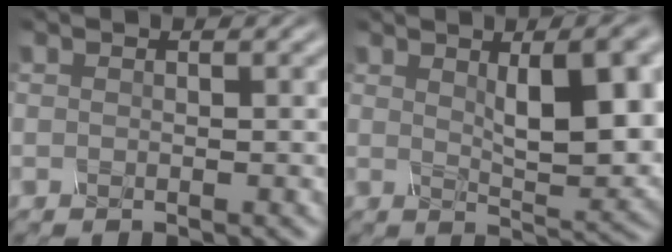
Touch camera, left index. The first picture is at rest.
{"total": 9.0, "force": [2.4, 2.9, 8.2], "torque": [-0.110, 0.002, 0.042]}